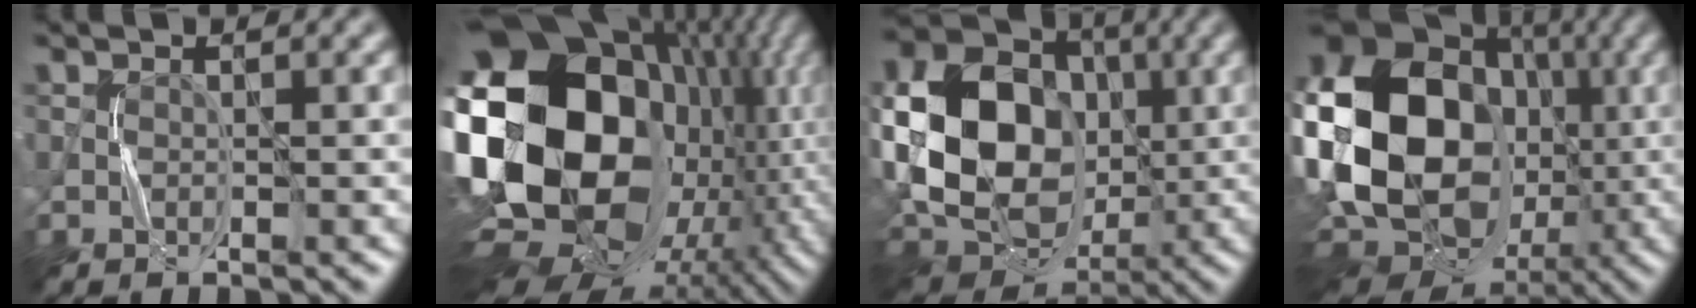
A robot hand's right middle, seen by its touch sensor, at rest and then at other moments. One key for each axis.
{"total": 23.0, "fx": -0.6, "fy": 15.6, "fz": 16.9, "tx": -0.354, "ty": -0.023, "tz": -0.005}
{"total": 18.9, "fx": 0.5, "fy": 14.7, "fz": 11.8, "tx": -0.230, "ty": 0.018, "tz": -0.001}
{"total": 24.5, "fx": -1.3, "fy": 19.7, "fz": 14.5, "tx": -0.295, "ty": 0.010, "tz": -0.081}